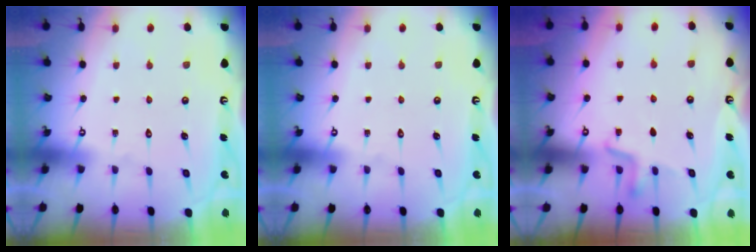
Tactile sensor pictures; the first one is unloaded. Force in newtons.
{"total": 0.0}
{"total": 3.0, "press": 2.9, "slide": 0.8}